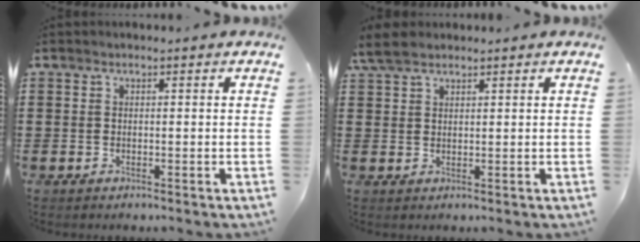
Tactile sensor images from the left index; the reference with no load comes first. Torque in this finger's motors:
{"motor_torque": [1.42, -0.72, 0.88, 0.21]}